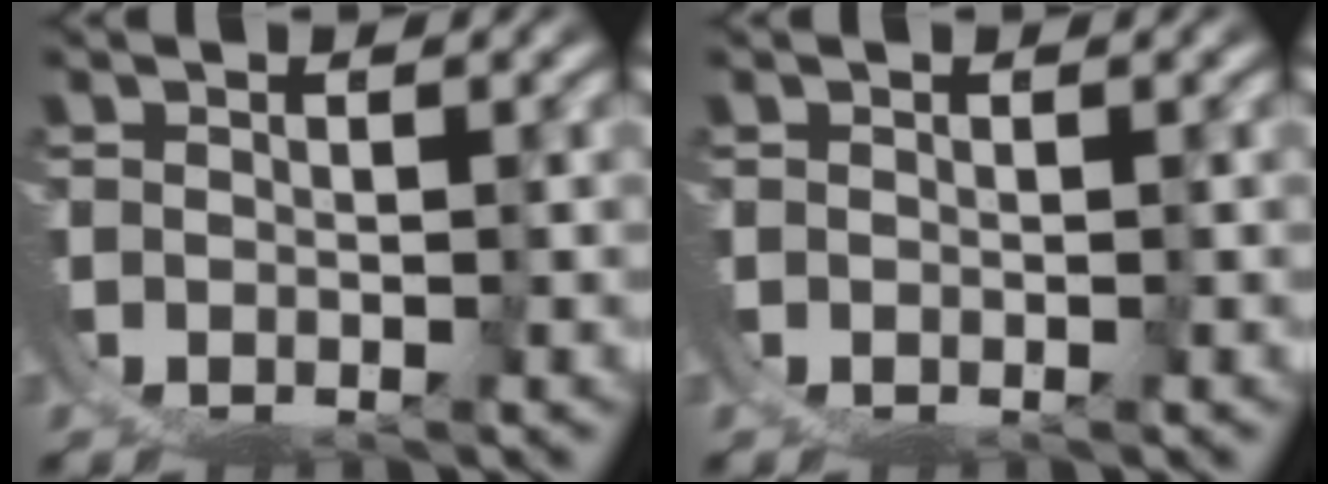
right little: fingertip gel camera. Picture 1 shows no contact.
{"total": 0.0}